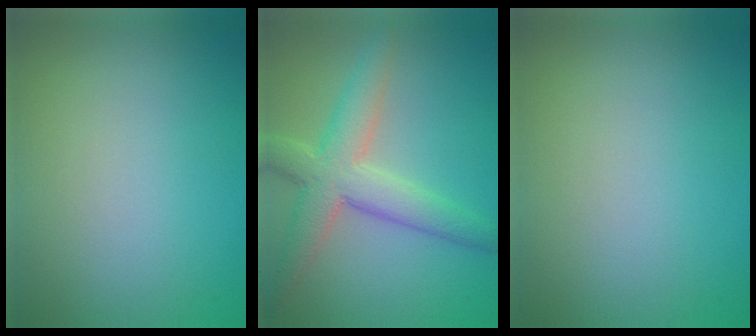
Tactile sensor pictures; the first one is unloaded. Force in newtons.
{"total": 5.7, "press": 5.7, "slide": 0.2}
{"total": 0.0}